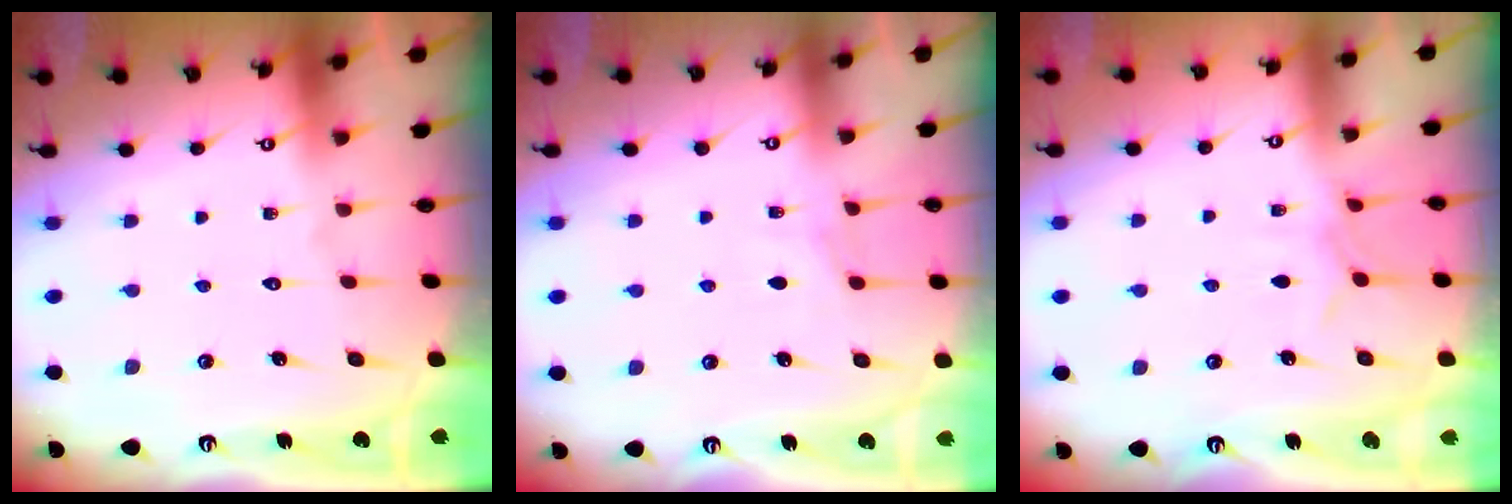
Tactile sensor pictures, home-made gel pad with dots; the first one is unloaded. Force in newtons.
{"total": 3.0, "press": 2.9, "slide": 0.5}
{"total": 4.6, "press": 4.6, "slide": 0.6}